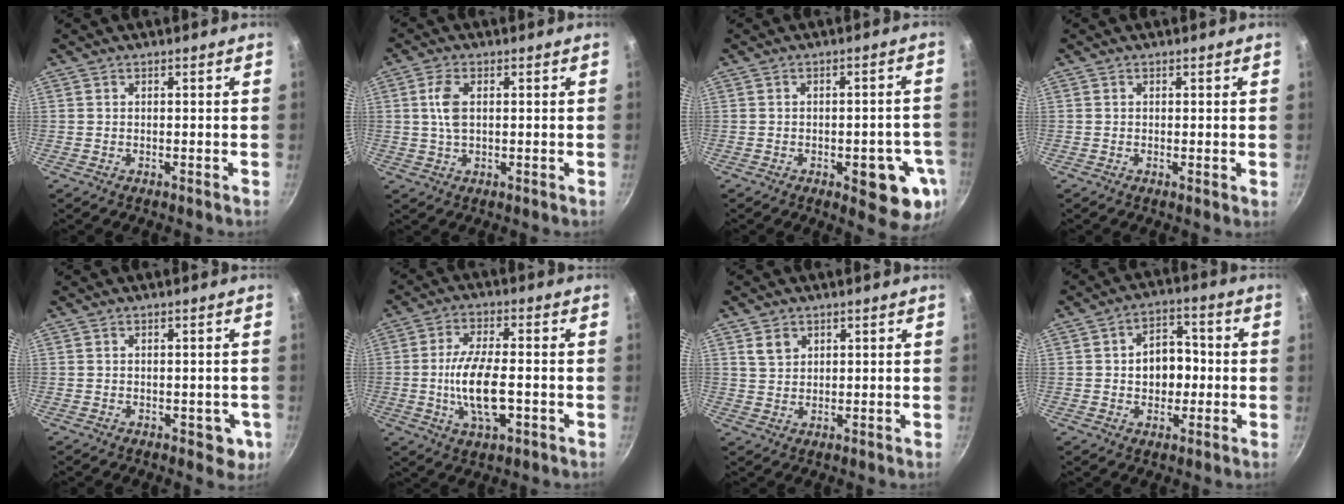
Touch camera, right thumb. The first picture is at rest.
{"total": 4.7, "force": [0.9, 2.4, 3.9], "torque": [-0.091, 0.001, 0.017]}
{"total": 11.0, "force": [-4.0, 4.1, 9.3], "torque": [-0.087, 0.018, -0.039]}
{"total": 0.9, "force": [0.1, 0.2, 0.9], "torque": [-0.015, -0.005, 0.000]}
{"total": 3.2, "force": [-1.1, 2.0, 2.2], "torque": [-0.002, 0.002, -0.008]}
{"total": 10.9, "force": [-1.7, 4.6, 9.8], "torque": [-0.184, 0.006, -0.030]}
{"total": 3.3, "force": [1.8, 2.5, 1.3], "torque": [-0.013, -0.010, 0.039]}
{"total": 8.8, "force": [-0.1, 6.3, 6.1], "torque": [-0.053, 0.018, -0.007]}